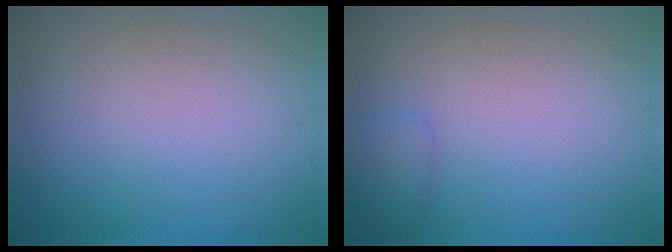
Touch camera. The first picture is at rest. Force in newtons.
{"total": 1.3, "press": 1.3, "slide": 0.0}